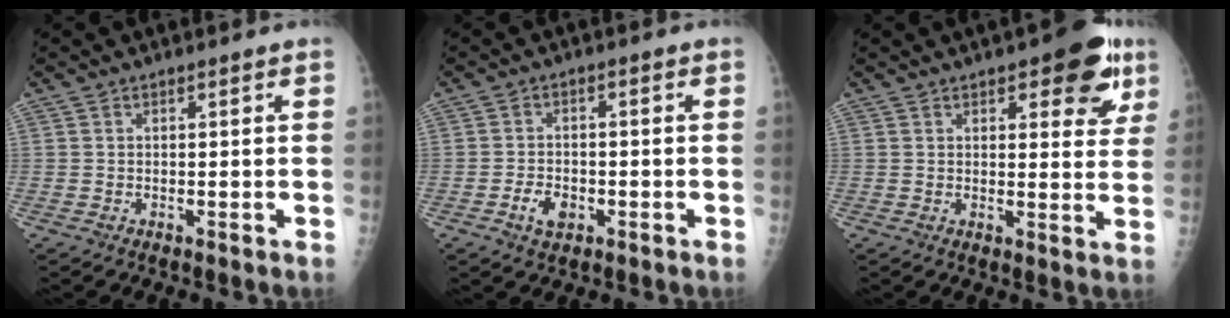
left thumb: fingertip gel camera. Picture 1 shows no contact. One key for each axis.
{"total": 4.3, "fx": -1.9, "fy": 2.8, "fz": 2.6, "tx": -0.039, "ty": 0.012, "tz": -0.032}
{"total": 10.6, "fx": 5.4, "fy": 4.3, "fz": 8.0, "tx": -0.057, "ty": -0.016, "tz": 0.059}